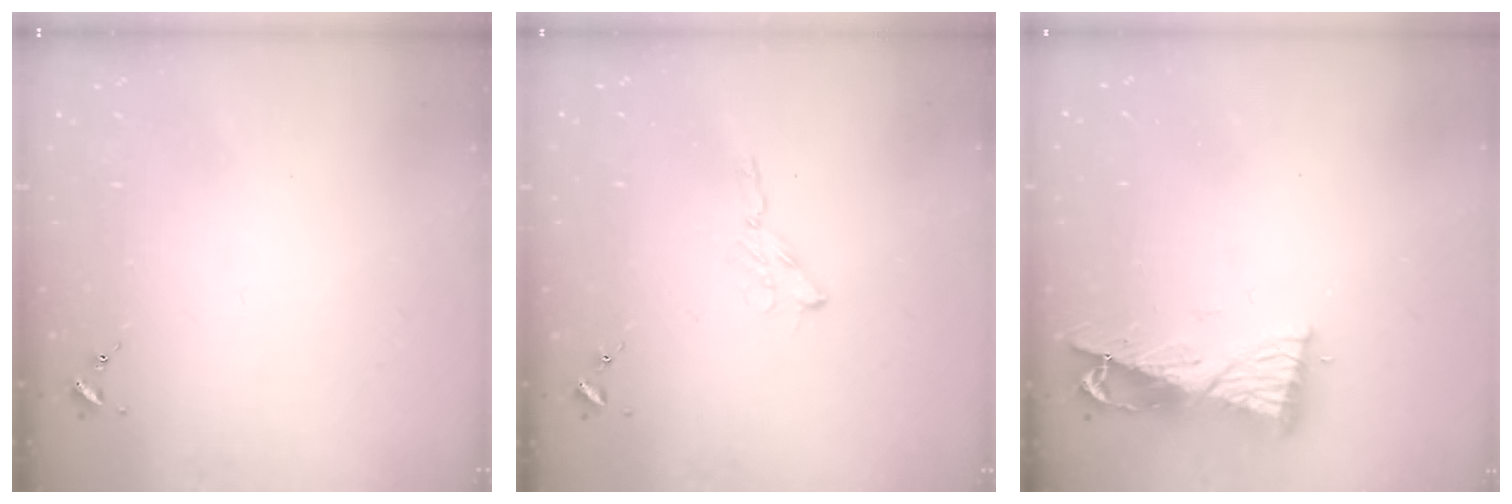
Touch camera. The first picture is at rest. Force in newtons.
{"total": 2.9, "press": 2.9, "slide": 0.3}
{"total": 9.3, "press": 9.3, "slide": 1.0}